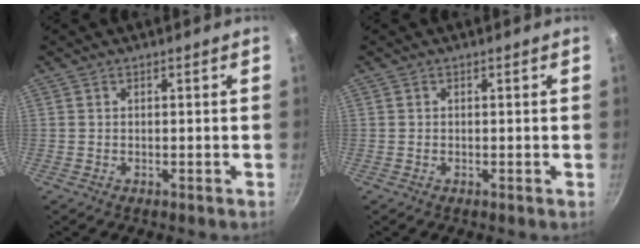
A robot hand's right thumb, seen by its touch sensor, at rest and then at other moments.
{"total": 0.0}